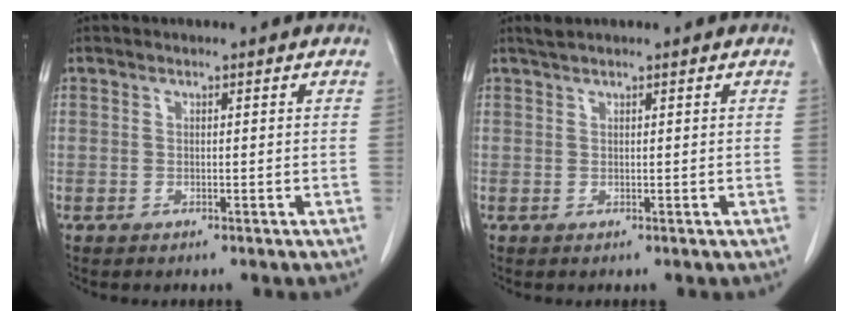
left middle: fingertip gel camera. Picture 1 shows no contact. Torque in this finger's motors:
{"motor_torque": [-0.03, 0.05, -0.04, 0.01]}